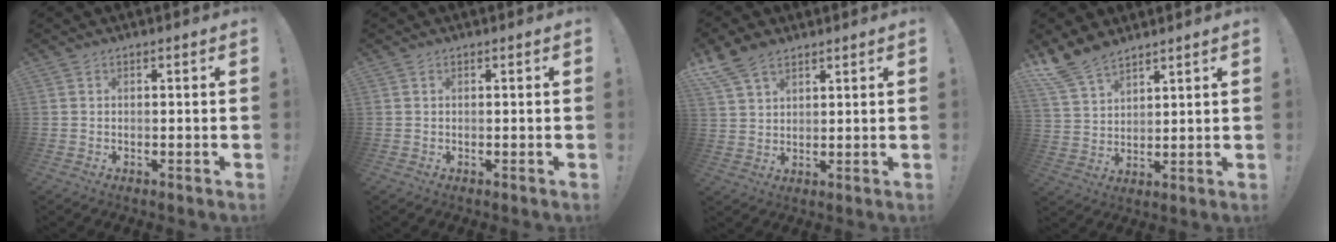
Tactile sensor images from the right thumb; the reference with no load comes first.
{"total": 0.0}
{"total": 8.5, "force": [6.2, 4.7, 3.5], "torque": [-0.068, -0.025, 0.124]}
{"total": 10.0, "force": [8.3, 4.6, 3.2], "torque": [-0.077, -0.045, 0.166]}